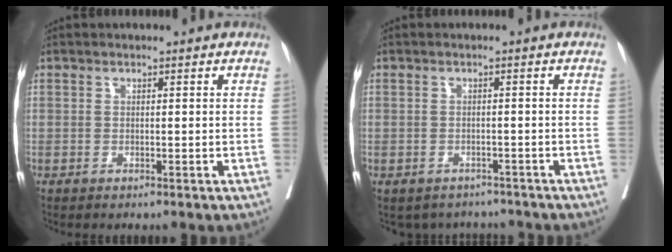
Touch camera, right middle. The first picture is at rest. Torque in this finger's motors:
{"motor_torque": [0.18, -0.28, 0.01, 0.01]}